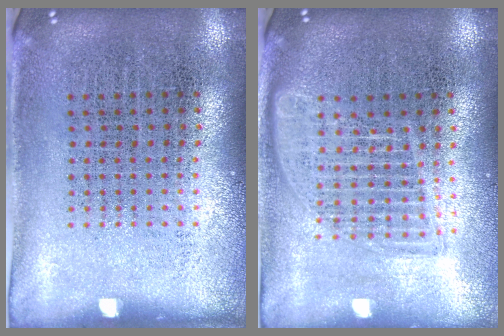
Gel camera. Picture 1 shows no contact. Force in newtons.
{"total": 1.6, "press": 1.4, "slide": 0.7}